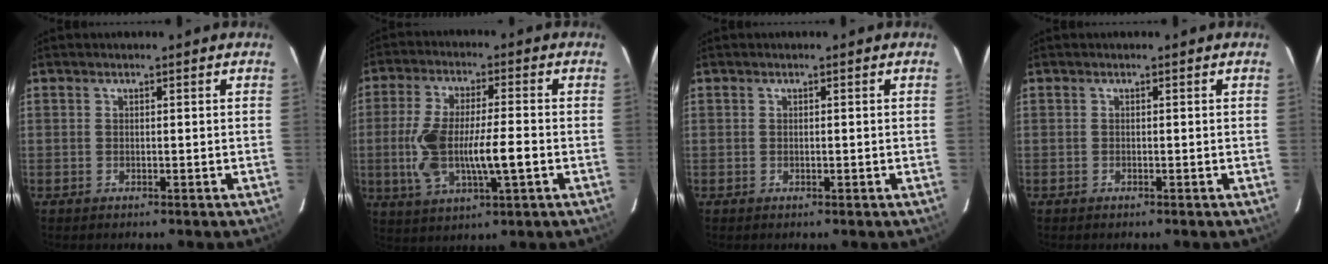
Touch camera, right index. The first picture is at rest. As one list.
[{"total": 11.8, "force": [-2.0, 2.7, 11.3], "torque": [-0.227, 0.004, -0.030]}, {"total": 0.0}, {"total": 0.0}]